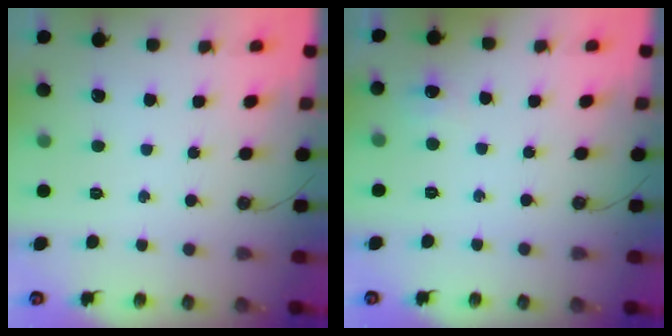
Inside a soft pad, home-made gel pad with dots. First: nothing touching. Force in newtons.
{"total": 3.8, "press": 3.8, "slide": 0.6}